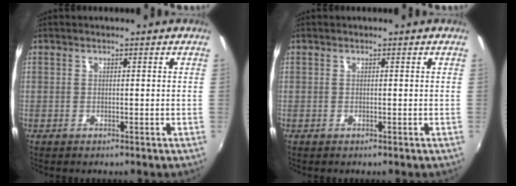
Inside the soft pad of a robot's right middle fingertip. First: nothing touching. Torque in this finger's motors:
{"motor_torque": [-0.05, 0.05, -0.01, -0.01]}